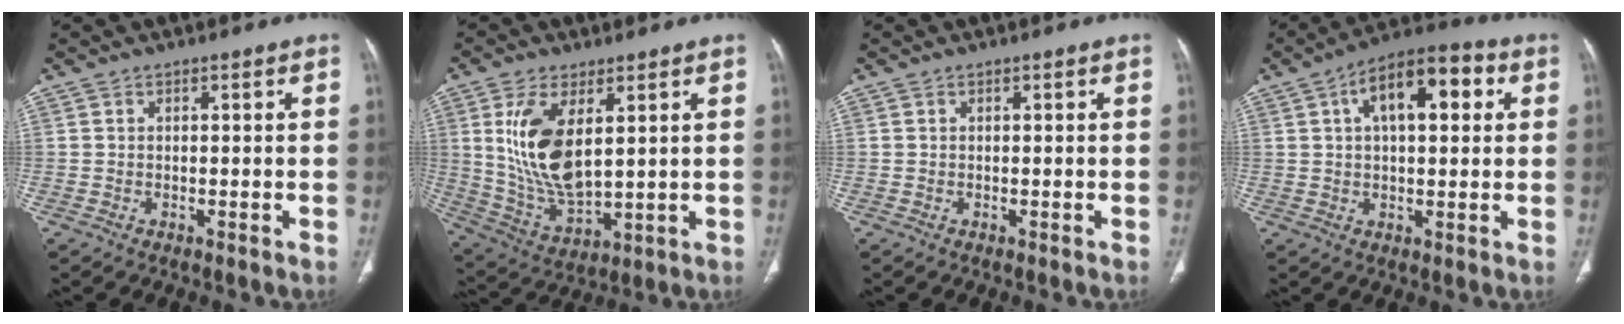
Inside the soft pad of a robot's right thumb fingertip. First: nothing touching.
{"total": 14.1, "force": [3.8, 6.7, 11.8], "torque": [-0.232, -0.025, 0.091]}
{"total": 0.0}
{"total": 13.4, "force": [4.0, 6.4, 11.1], "torque": [-0.153, 0.025, 0.056]}